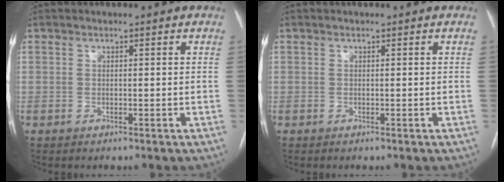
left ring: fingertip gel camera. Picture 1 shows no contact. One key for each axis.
{"total": 0.0}